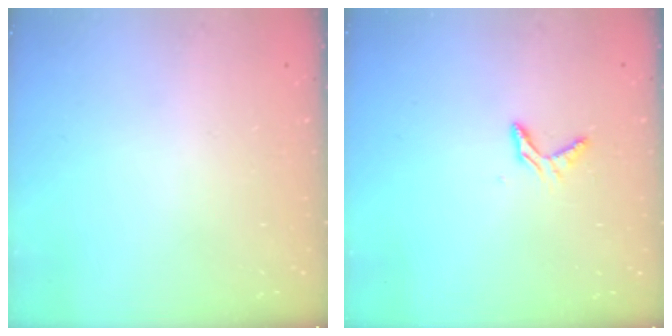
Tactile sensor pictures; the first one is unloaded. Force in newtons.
{"total": 5.1, "press": 5.1, "slide": 0.5}